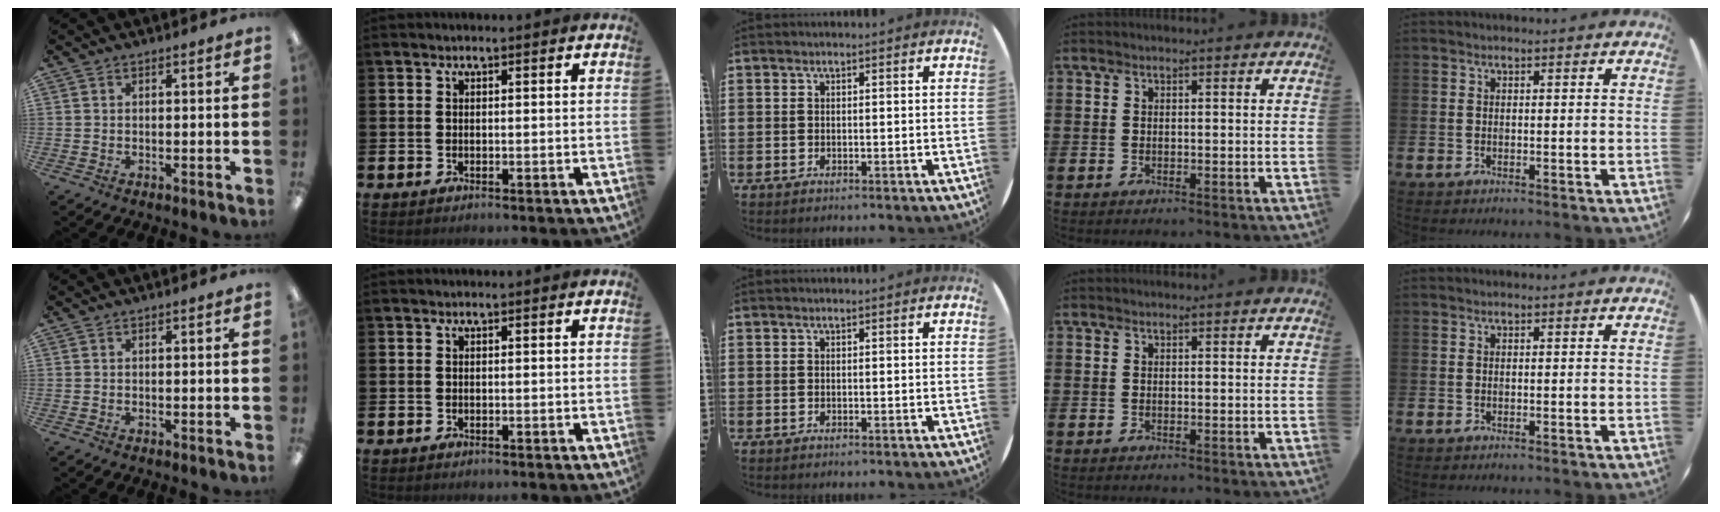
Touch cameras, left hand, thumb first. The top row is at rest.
{}